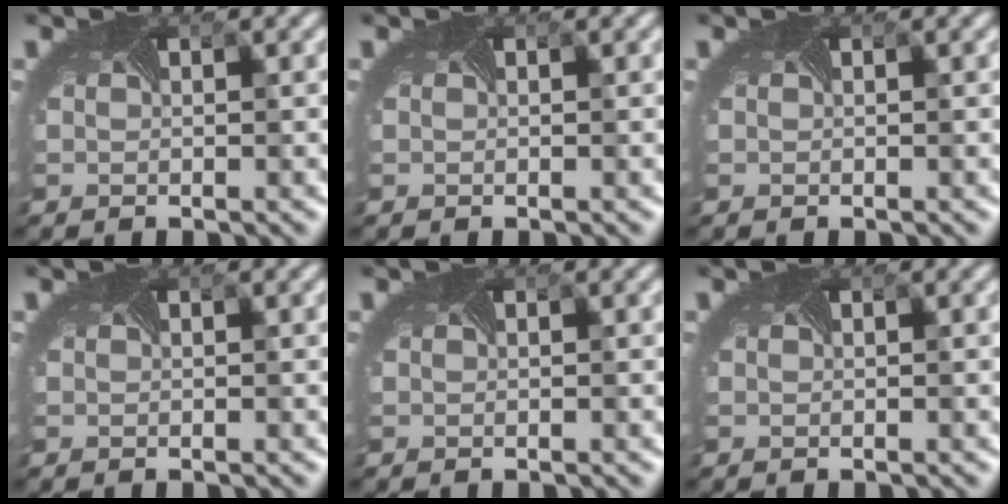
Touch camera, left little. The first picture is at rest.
{"total": 0.0}
{"total": 0.0}
{"total": 0.0}
{"total": 0.0}
{"total": 0.0}